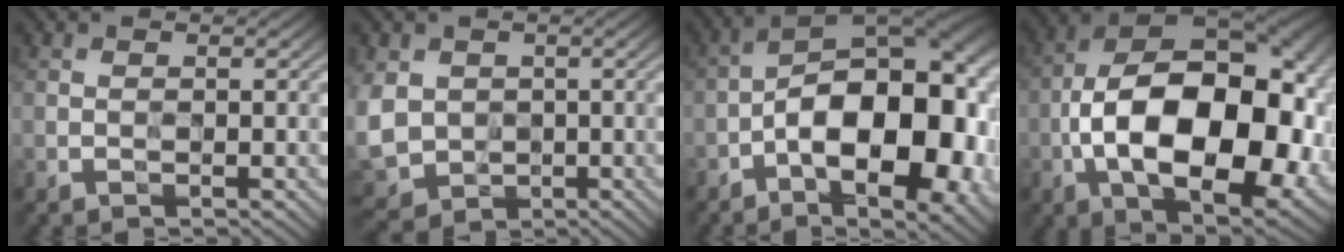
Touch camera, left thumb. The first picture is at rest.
{"total": 7.6, "force": [0.3, 6.4, 4.1], "torque": [-0.138, -0.017, 0.004]}
{"total": 20.9, "force": [-4.5, 10.2, 17.6], "torque": [-0.247, 0.002, -0.074]}
{"total": 21.3, "force": [-3.1, 11.7, 17.5], "torque": [-0.298, -0.024, -0.041]}